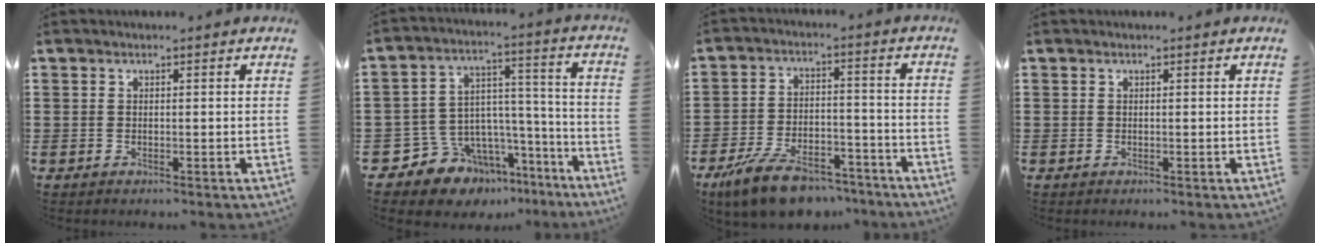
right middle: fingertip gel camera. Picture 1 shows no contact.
{"total": 8.6, "force": [-6.6, 5.6, 0.7], "torque": [-0.037, 0.004, -0.119]}
{"total": 9.4, "force": [-7.7, 2.8, 4.5], "torque": [-0.086, 0.022, -0.144]}
{"total": 0.0}